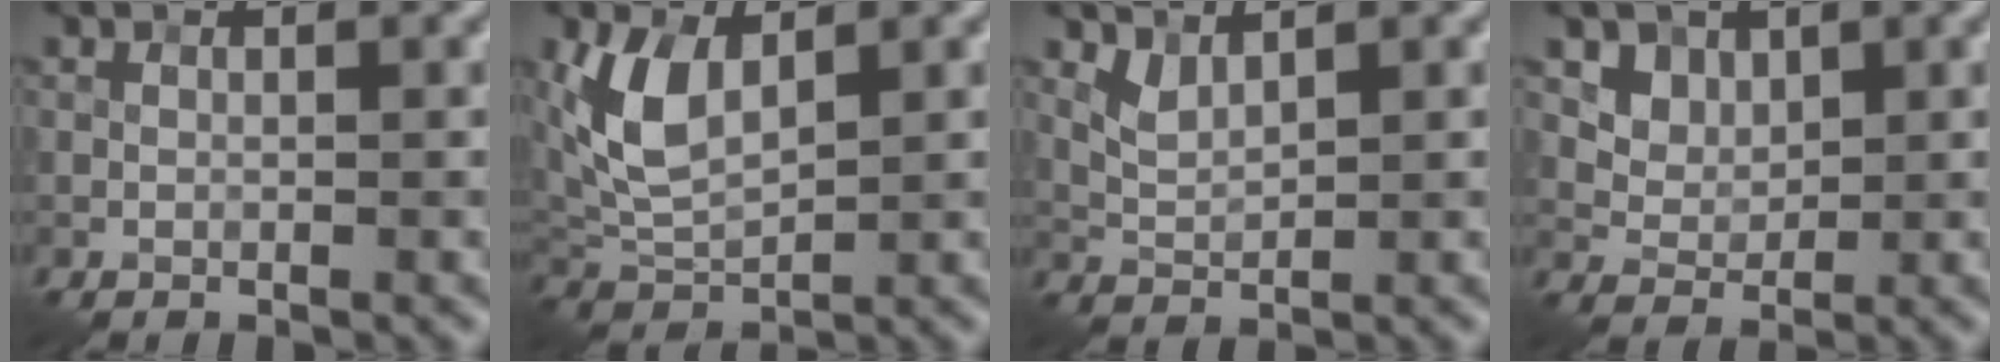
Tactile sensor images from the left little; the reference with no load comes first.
{"total": 5.3, "force": [1.9, 2.4, 4.3], "torque": [-0.111, -0.001, 0.046]}
{"total": 1.6, "force": [1.3, 0.2, 0.9], "torque": [-0.031, -0.009, 0.036]}
{"total": 3.0, "force": [1.9, 2.0, 1.2], "torque": [-0.041, -0.021, 0.067]}